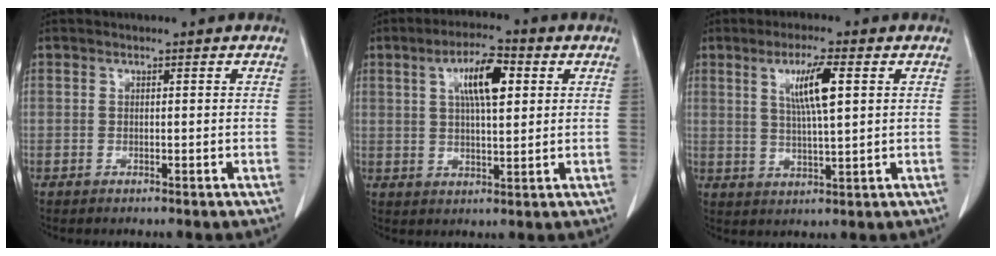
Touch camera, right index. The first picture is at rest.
{"total": 8.2, "force": [2.7, 2.2, 7.4], "torque": [-0.131, 0.012, 0.046]}
{"total": 6.9, "force": [2.2, 0.4, 6.5], "torque": [-0.120, 0.000, 0.041]}